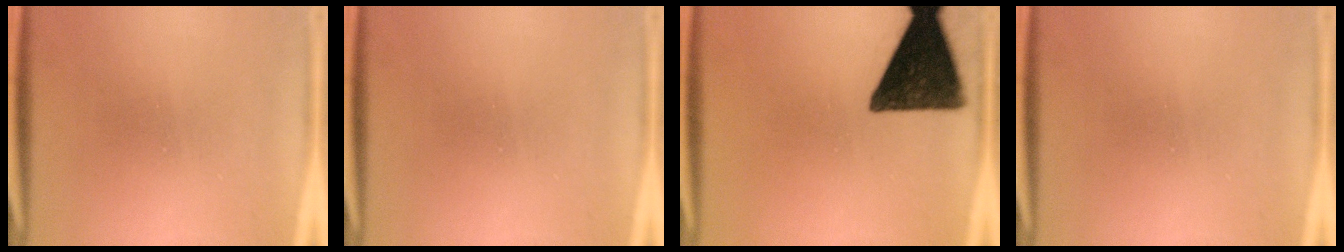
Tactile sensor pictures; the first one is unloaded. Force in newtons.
{"total": 0.0}
{"total": 14.5}
{"total": 0.0}